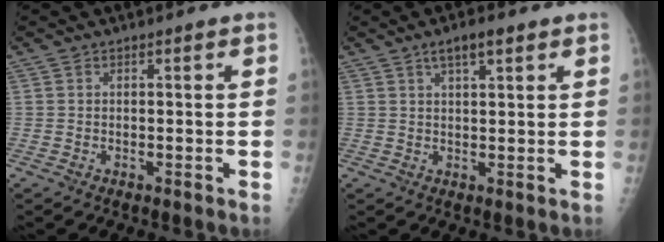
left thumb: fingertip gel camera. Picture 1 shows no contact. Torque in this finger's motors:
{"motor_torque": [0.51, 0.17, 0.53, 0.03, 0.02]}